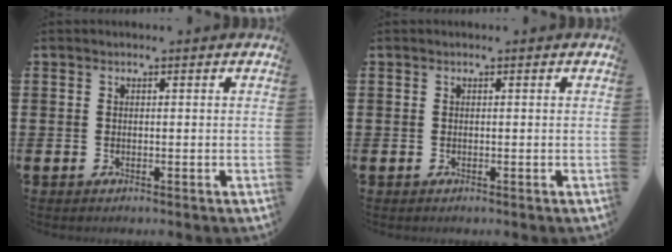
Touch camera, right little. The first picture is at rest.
{"total": 0.0}